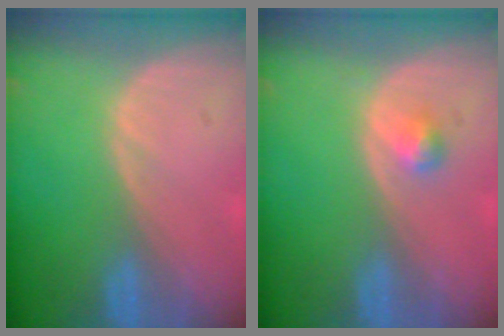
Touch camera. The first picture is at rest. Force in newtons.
{"total": 1.7, "press": 1.7, "slide": 0.2}